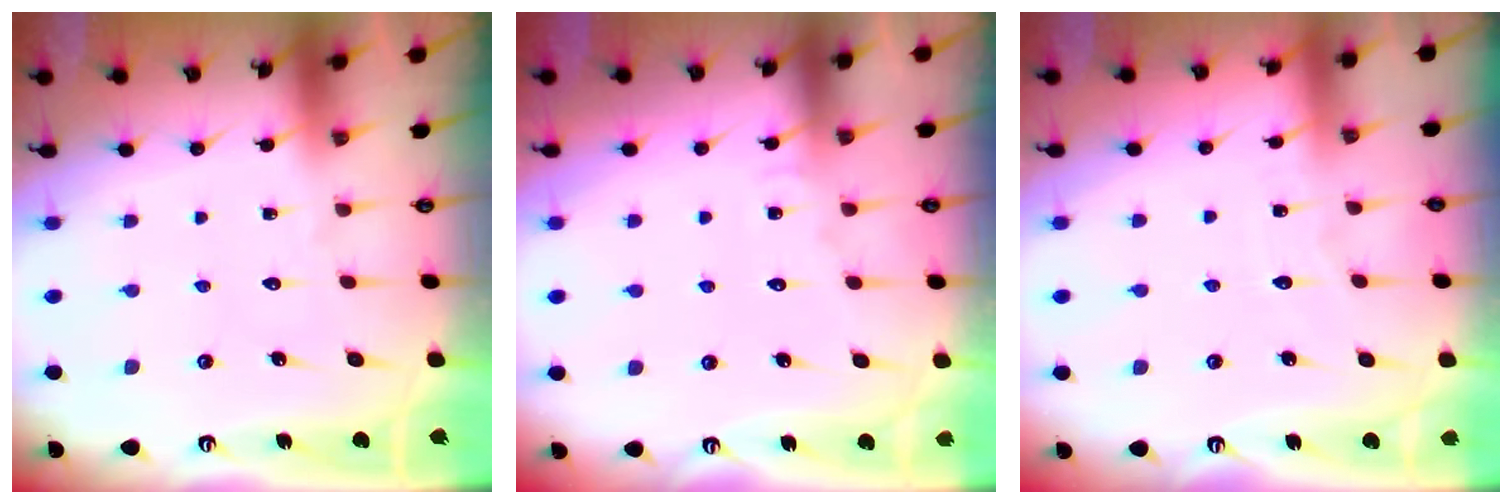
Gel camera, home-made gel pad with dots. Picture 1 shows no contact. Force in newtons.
{"total": 4.7, "press": 4.6, "slide": 0.4}
{"total": 2.8, "press": 2.8, "slide": 0.3}